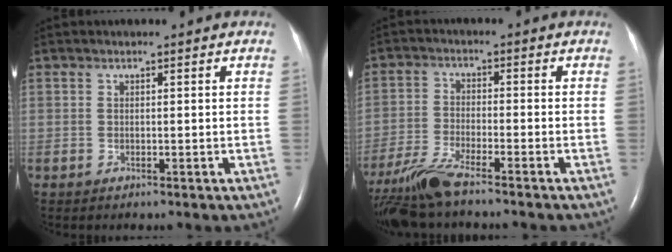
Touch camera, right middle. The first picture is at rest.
{"total": 8.8, "force": [-7.5, 0.1, 4.6], "torque": [-0.097, -0.025, -0.139]}